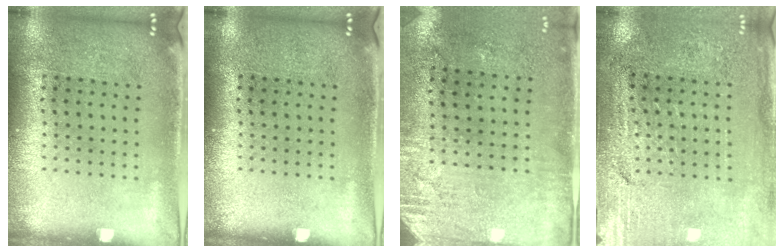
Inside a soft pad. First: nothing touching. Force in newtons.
{"total": 0.0}
{"total": 2.8, "press": 2.3, "slide": 1.6}
{"total": 3.2, "press": 3.1, "slide": 0.7}